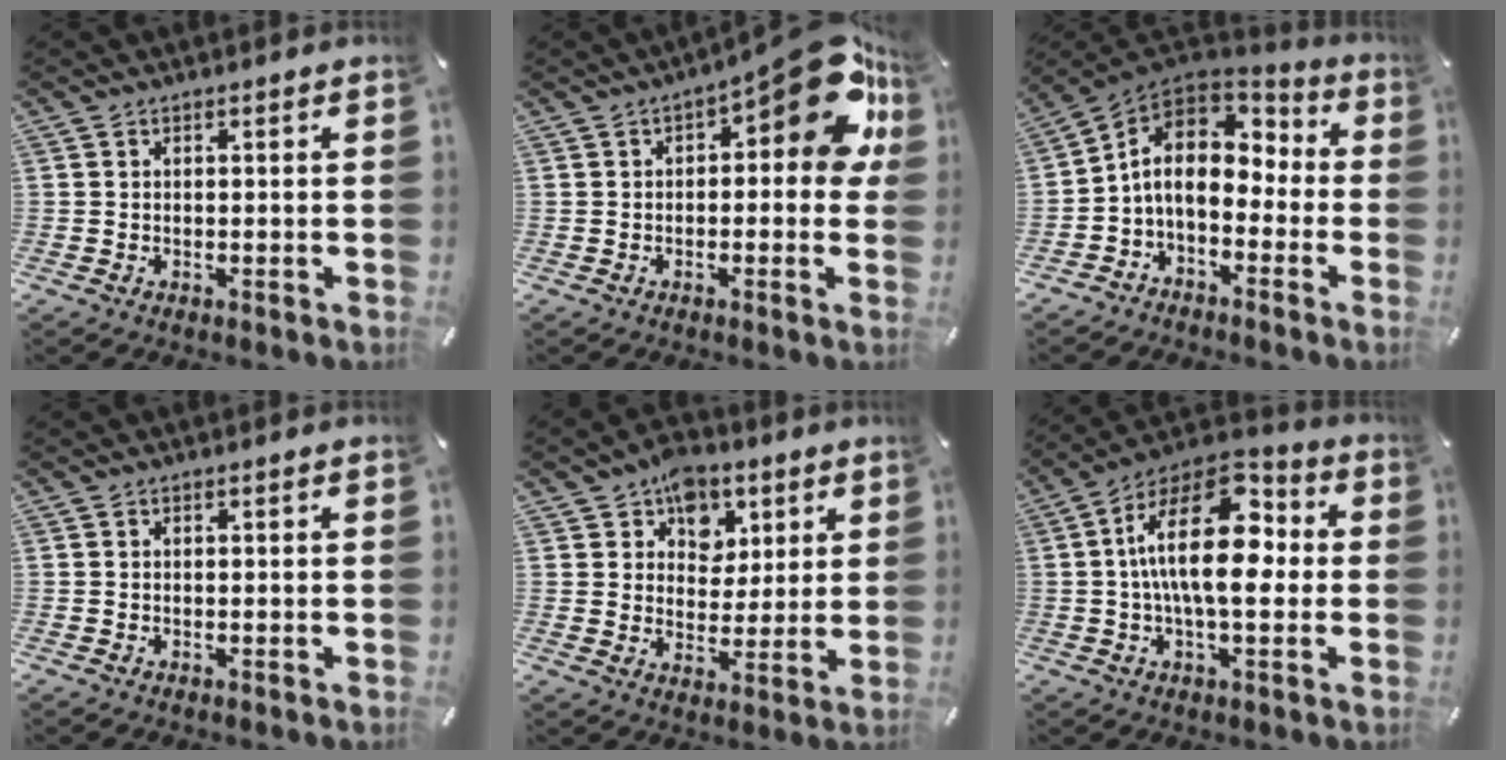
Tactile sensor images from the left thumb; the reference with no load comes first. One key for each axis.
{"total": 15.4, "fx": 5.5, "fy": 6.3, "fz": 12.9, "tx": -0.152, "ty": -0.045, "tz": 0.086}
{"total": 10.0, "fx": -0.9, "fy": 7.5, "fz": 6.6, "tx": -0.131, "ty": 0.007, "tz": -0.015}
{"total": 0.0}
{"total": 9.2, "fx": 4.9, "fy": 7.5, "fz": 2.0, "tx": -0.021, "ty": -0.036, "tz": 0.087}
{"total": 18.6, "fx": 1.9, "fy": 9.5, "fz": 15.9, "tx": -0.282, "ty": -0.015, "tz": 0.026}